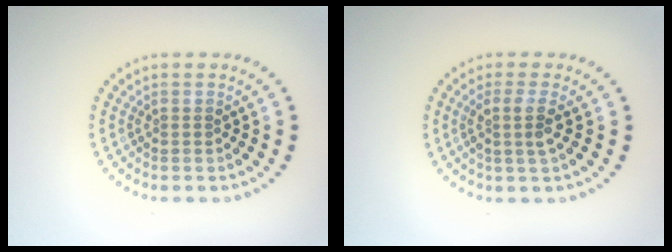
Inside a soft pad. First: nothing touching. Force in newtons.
{"total": 2.2, "press": 1.8, "slide": 1.2}